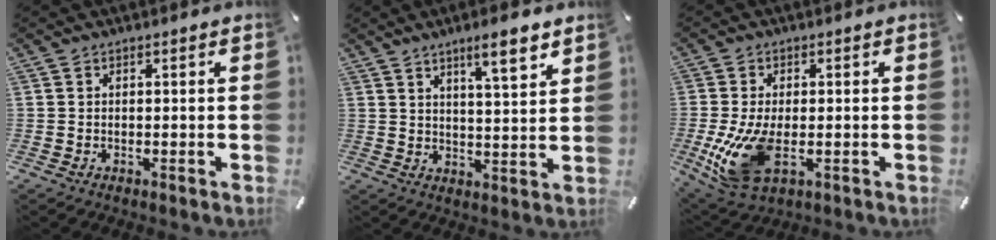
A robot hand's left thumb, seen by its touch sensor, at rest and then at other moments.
{"total": 8.1, "force": [5.8, 1.6, 5.4], "torque": [-0.070, -0.034, 0.091]}
{"total": 12.8, "force": [-2.1, 7.0, 10.6], "torque": [-0.230, -0.022, -0.033]}